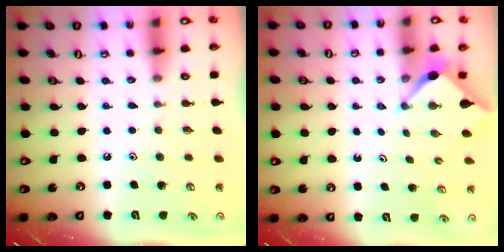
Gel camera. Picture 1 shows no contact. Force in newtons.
{"total": 2.7, "press": 2.7, "slide": 0.4}